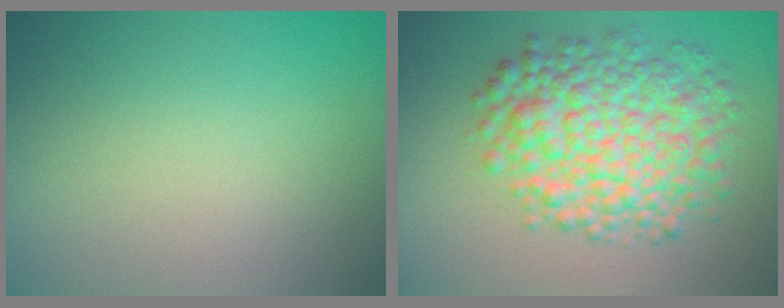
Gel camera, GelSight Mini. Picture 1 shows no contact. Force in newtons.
{"total": 8.0, "press": 8.0, "slide": 0.2}